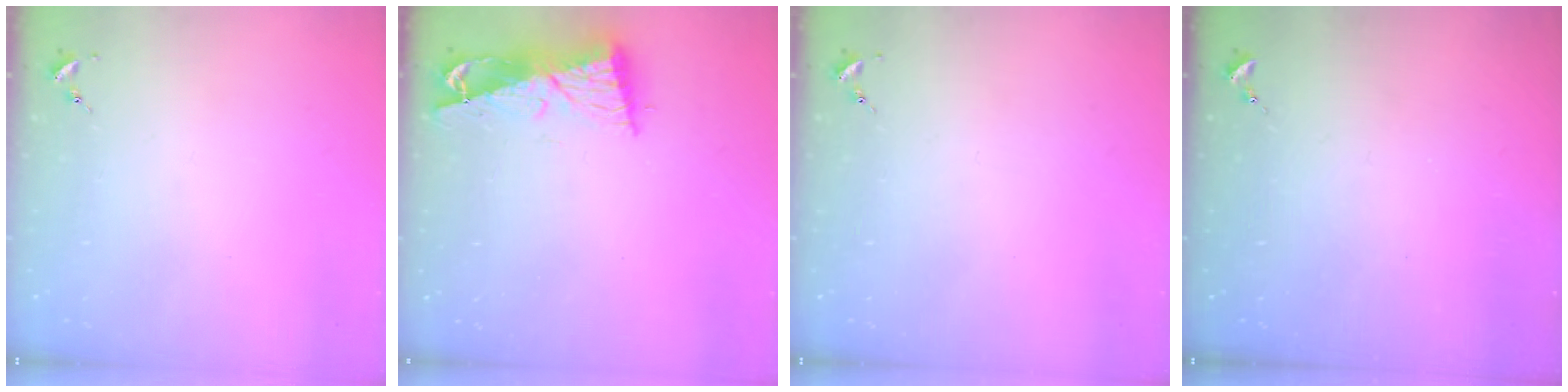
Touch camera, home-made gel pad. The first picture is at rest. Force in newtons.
{"total": 9.3, "press": 9.3, "slide": 1.0}
{"total": 0.0}
{"total": 0.0}